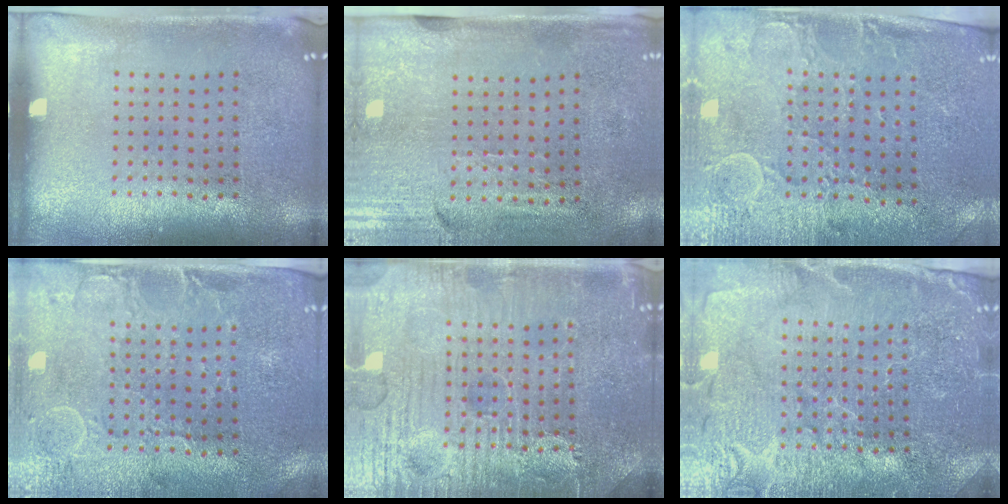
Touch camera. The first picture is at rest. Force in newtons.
{"total": 3.1, "press": 2.6, "slide": 1.6}
{"total": 3.0, "press": 2.6, "slide": 1.5}
{"total": 0.6, "press": 0.3, "slide": 0.5}
{"total": 4.8, "press": 4.8, "slide": 0.5}
{"total": 4.0, "press": 3.8, "slide": 1.3}